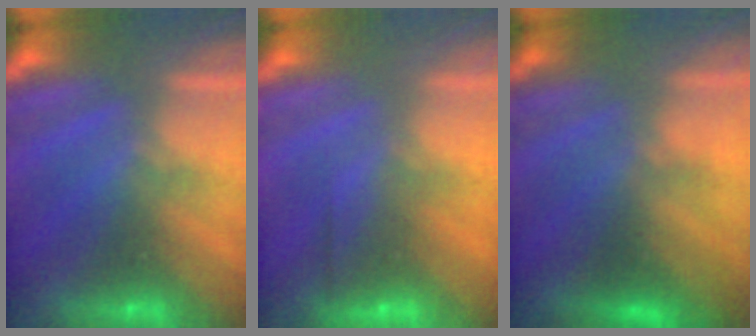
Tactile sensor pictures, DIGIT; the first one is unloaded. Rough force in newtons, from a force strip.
{"total": 2.6}
{"total": 2.4}